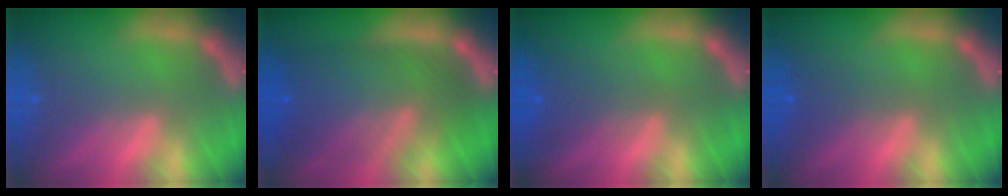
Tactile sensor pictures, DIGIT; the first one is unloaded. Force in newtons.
{"total": 10.0}
{"total": 2.5}
{"total": 2.0}